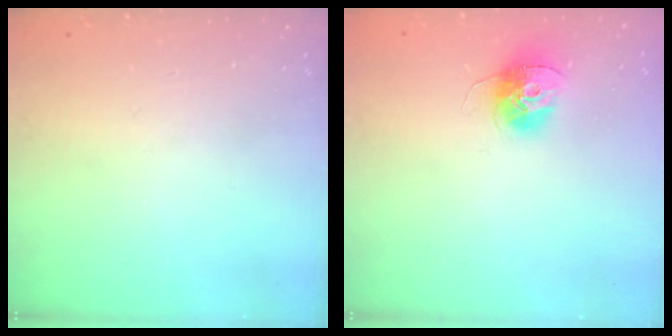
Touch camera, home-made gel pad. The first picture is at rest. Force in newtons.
{"total": 12.3, "press": 12.3, "slide": 1.0}